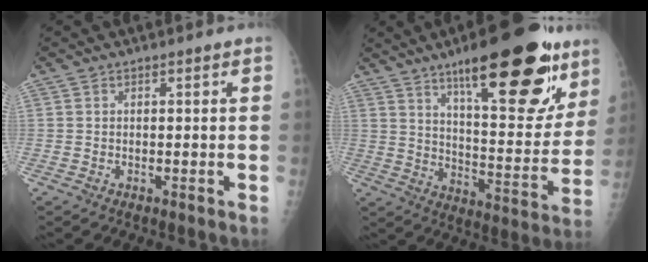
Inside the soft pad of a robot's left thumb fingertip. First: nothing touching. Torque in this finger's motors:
{"motor_torque": [2.65, 1.72, 1.76, -1.01, 0.21]}